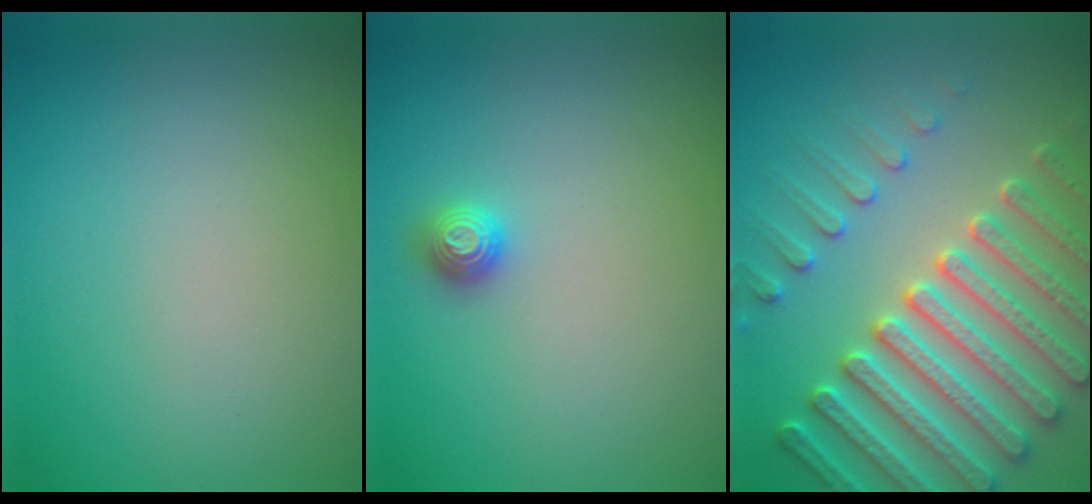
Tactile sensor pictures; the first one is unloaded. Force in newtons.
{"total": 1.2, "press": 1.1, "slide": 0.2}
{"total": 7.7, "press": 7.4, "slide": 2.0}